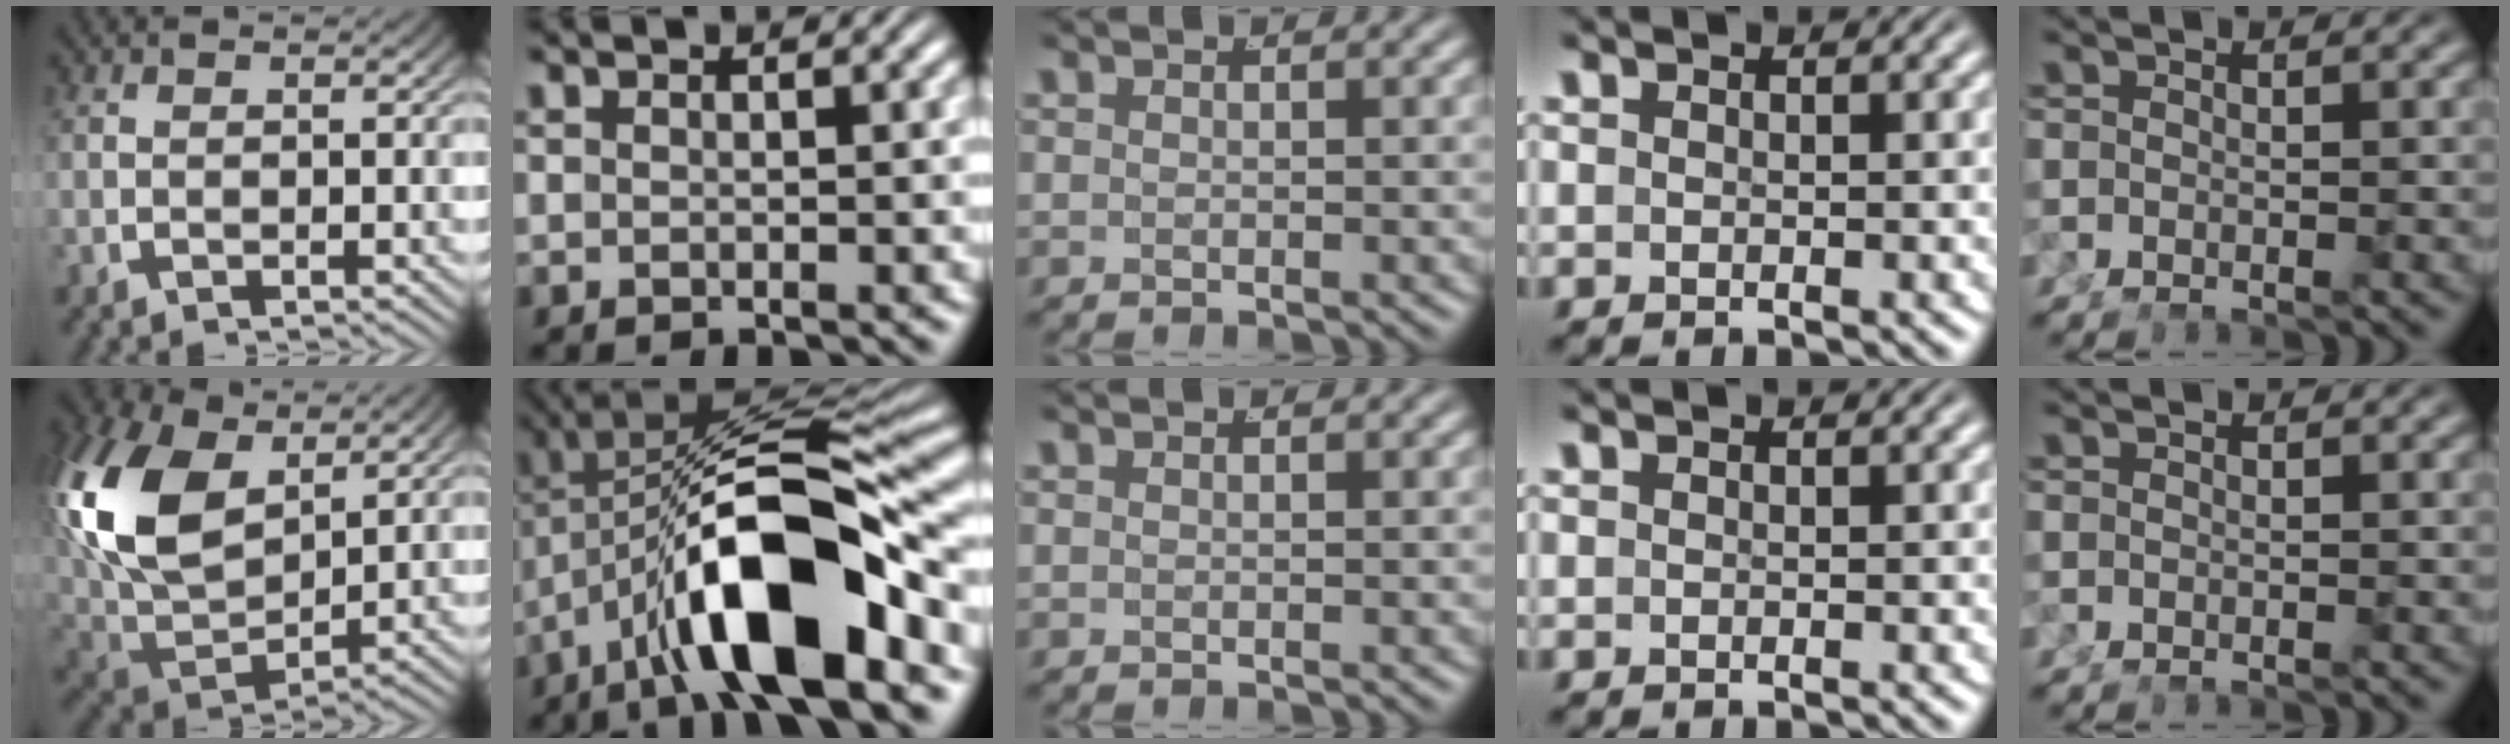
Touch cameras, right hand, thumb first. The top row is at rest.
{"thumb": {"total": 13.4, "force": [2.4, 8.8, 9.7], "torque": [-0.238, -0.037, 0.061]}, "index": {"total": 13.5, "force": [-2.2, 5.6, 12.1], "torque": [-0.201, -0.009, -0.019]}}